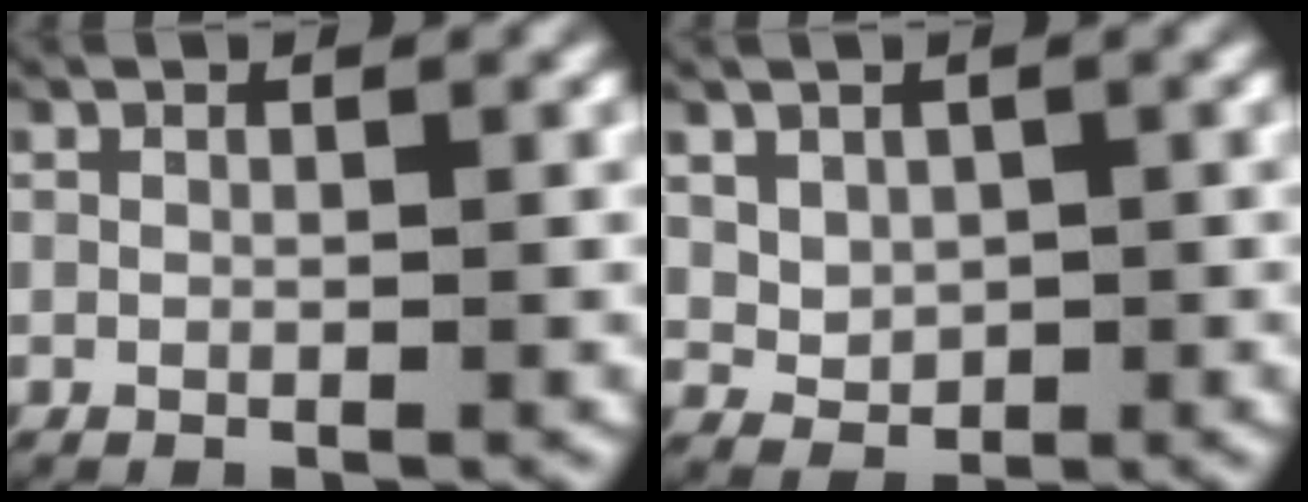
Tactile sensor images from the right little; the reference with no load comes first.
{"total": 2.4, "force": [0.5, 2.0, 1.2], "torque": [-0.026, -0.011, 0.023]}